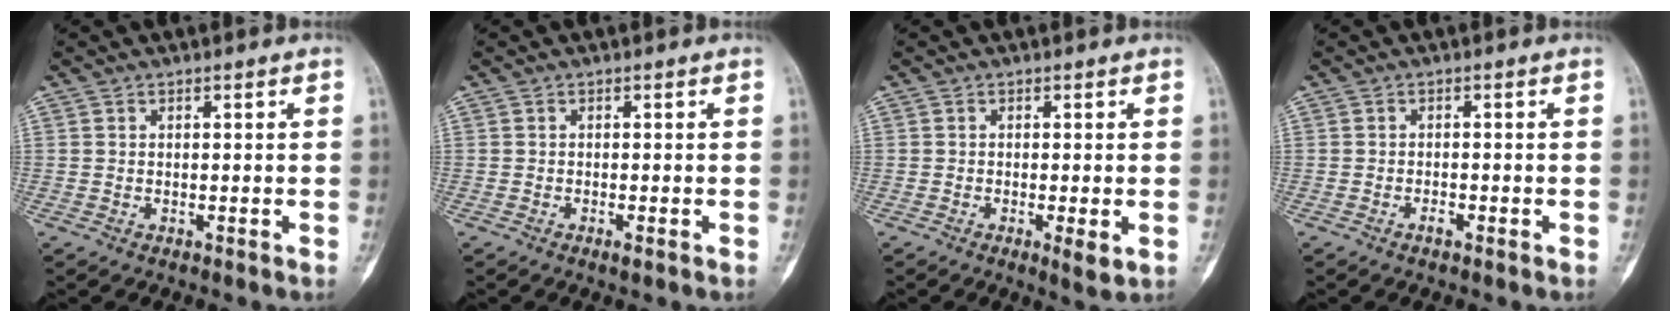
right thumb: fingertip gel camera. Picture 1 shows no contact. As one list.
[{"total": 1.0, "force": [-0.5, 0.2, 0.8], "torque": [-0.014, -0.001, -0.008]}, {"total": 3.1, "force": [-0.8, 0.7, 3.0], "torque": [-0.051, -0.010, -0.013]}, {"total": 1.3, "force": [-0.7, 0.5, 0.9], "torque": [-0.014, 0.004, -0.014]}]